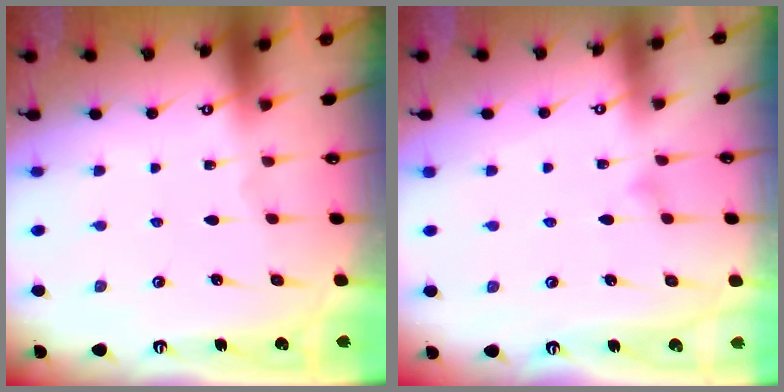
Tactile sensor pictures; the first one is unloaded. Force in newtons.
{"total": 4.1, "press": 4.1, "slide": 0.3}